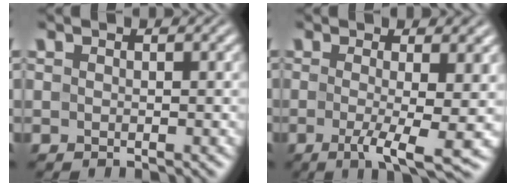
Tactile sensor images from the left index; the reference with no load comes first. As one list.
[{"total": 6.0, "force": [-1.1, 1.3, 5.7], "torque": [-0.092, -0.013, -0.018]}]